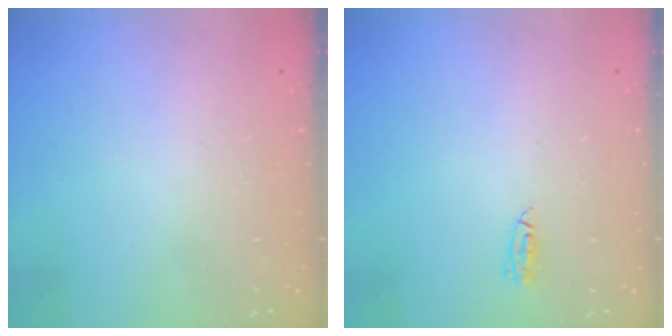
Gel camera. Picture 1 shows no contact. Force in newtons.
{"total": 7.0, "press": 3.8, "slide": 5.9}